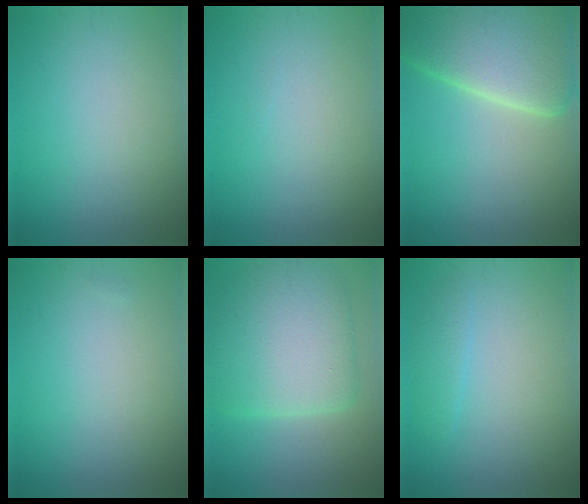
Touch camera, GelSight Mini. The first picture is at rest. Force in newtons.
{"total": 0.0}
{"total": 10.0, "press": 9.9, "slide": 0.6}
{"total": 0.0}
{"total": 8.6, "press": 8.6, "slide": 0.3}
{"total": 1.4, "press": 1.4, "slide": 0.0}